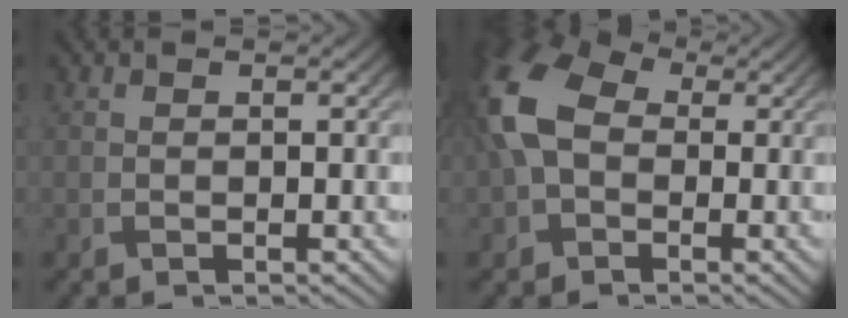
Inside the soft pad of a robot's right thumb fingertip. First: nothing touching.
{"total": 10.3, "force": [0.4, 7.2, 7.4], "torque": [-0.197, 0.015, -0.012]}